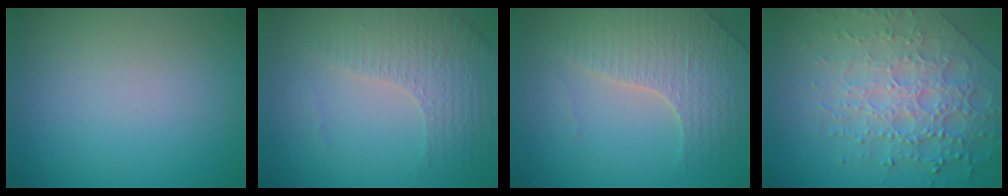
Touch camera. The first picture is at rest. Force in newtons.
{"total": 4.3, "press": 3.0, "slide": 3.1}
{"total": 3.6, "press": 3.5, "slide": 0.9}
{"total": 7.8, "press": 5.6, "slide": 5.5}